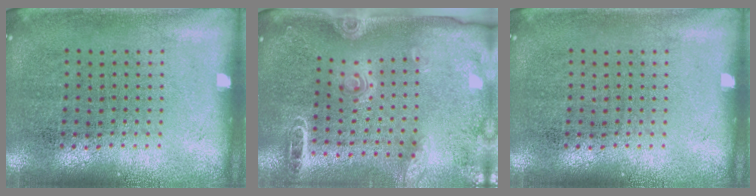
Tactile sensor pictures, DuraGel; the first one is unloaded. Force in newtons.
{"total": 2.0, "press": 1.8, "slide": 0.7}
{"total": 0.0}